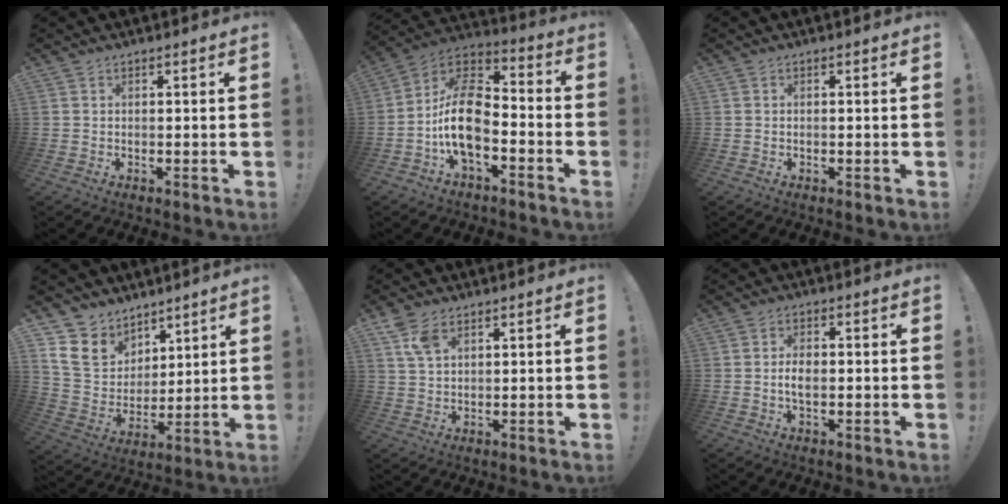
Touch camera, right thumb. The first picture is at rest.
{"total": 15.0, "force": [-4.0, 8.8, 11.4], "torque": [-0.213, 0.024, -0.065]}
{"total": 0.0}
{"total": 12.1, "force": [7.3, 9.2, 3.0], "torque": [-0.066, -0.049, 0.151]}
{"total": 6.3, "force": [3.7, 3.2, 4.0], "torque": [-0.074, -0.012, 0.071]}
{"total": 4.0, "force": [-0.7, 2.0, 3.4], "torque": [-0.067, 0.005, -0.015]}